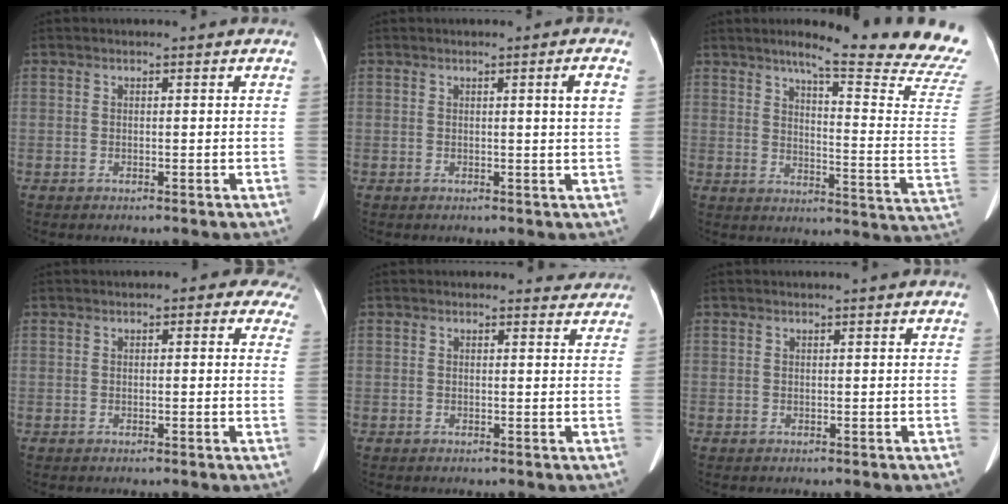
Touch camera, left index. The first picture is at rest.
{"total": 2.3, "force": [0.6, -0.6, 2.1], "torque": [-0.030, -0.003, 0.011]}
{"total": 22.1, "force": [19.2, -1.5, 10.8], "torque": [-0.149, -0.113, 0.228]}
{"total": 6.6, "force": [4.3, 2.5, 4.3], "torque": [-0.032, 0.013, 0.034]}
{"total": 2.7, "force": [2.6, 0.9, 0.0], "torque": [0.004, -0.007, 0.013]}
{"total": 1.0, "force": [0.7, -0.1, 0.7], "torque": [-0.010, 0.009, 0.012]}